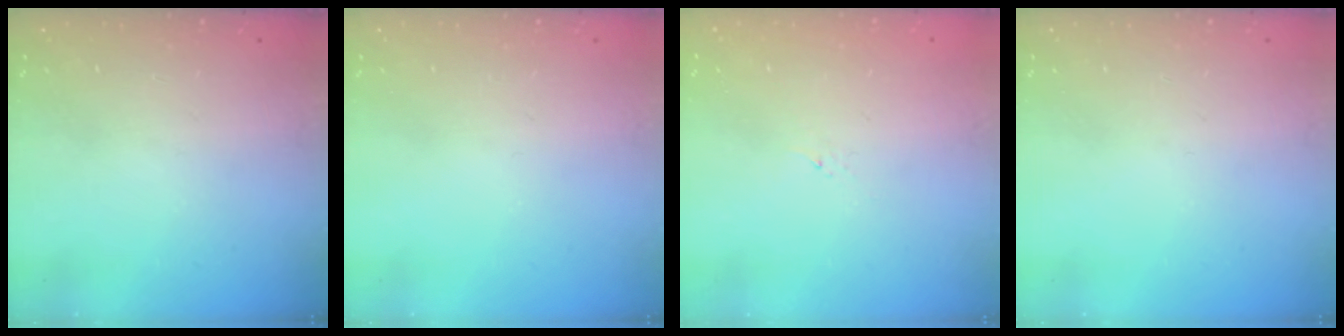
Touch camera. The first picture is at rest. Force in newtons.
{"total": 0.0}
{"total": 1.2, "press": 1.1, "slide": 0.2}
{"total": 0.0}